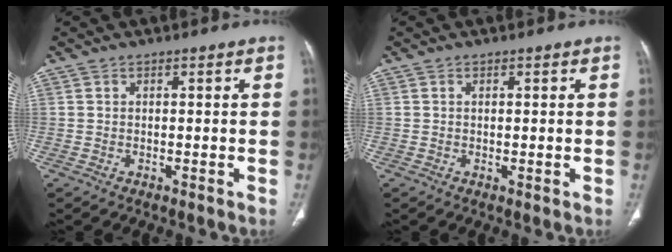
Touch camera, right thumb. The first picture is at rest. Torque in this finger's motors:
{"motor_torque": [2.48, 2.03, 0.14, -0.36, -0.02]}